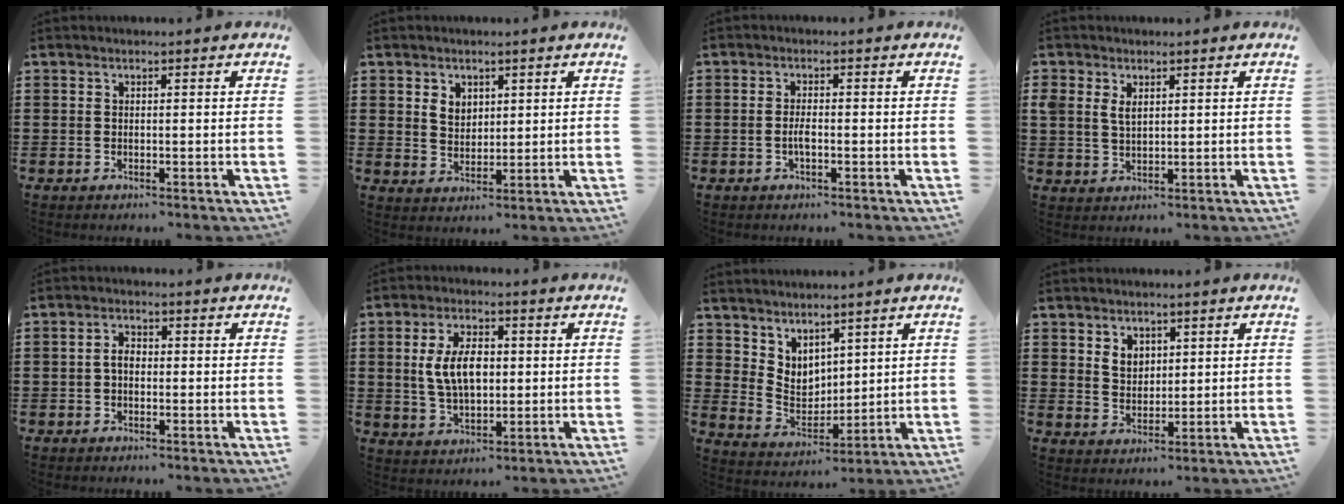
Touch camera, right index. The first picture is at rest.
{"total": 3.2, "force": [1.6, 2.5, 1.2], "torque": [-0.031, 0.009, 0.030]}
{"total": 2.3, "force": [-0.7, 0.7, 2.1], "torque": [-0.048, -0.001, -0.014]}
{"total": 3.0, "force": [1.3, 1.9, 1.8], "torque": [-0.042, 0.010, 0.024]}
{"total": 2.4, "force": [-0.4, 1.4, 1.9], "torque": [-0.044, 0.001, -0.011]}
{"total": 7.5, "force": [0.6, 4.1, 6.2], "torque": [-0.130, 0.007, 0.003]}
{"total": 4.7, "force": [3.7, 2.9, 0.4], "torque": [-0.028, -0.010, 0.071]}
{"total": 3.4, "force": [1.8, 2.6, 1.3], "torque": [-0.034, 0.010, 0.033]}